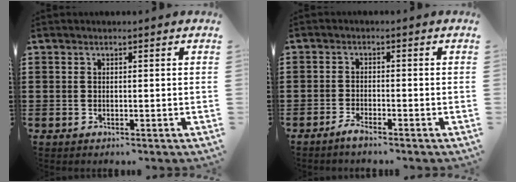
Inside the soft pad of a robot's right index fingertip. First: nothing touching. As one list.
[{"total": 1.8, "force": [-1.7, 0.0, 0.7], "torque": [-0.020, -0.002, -0.034]}]